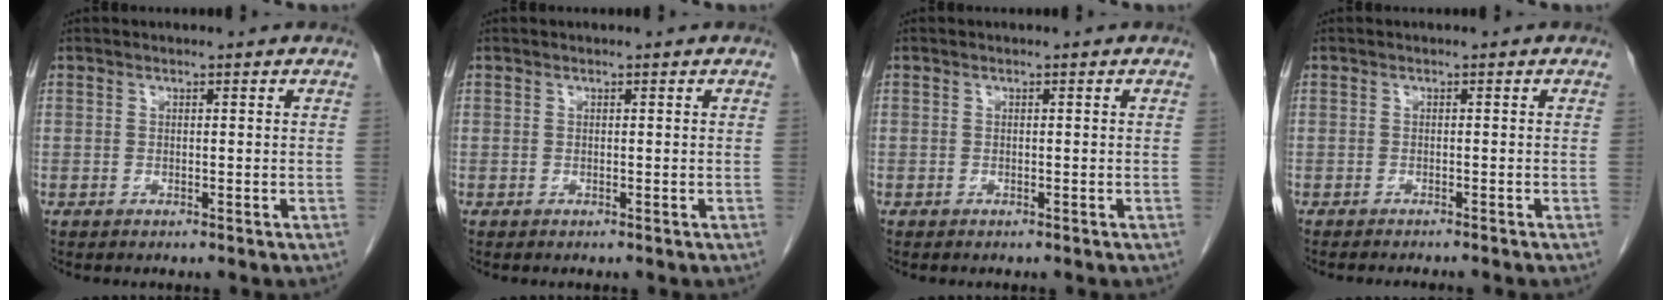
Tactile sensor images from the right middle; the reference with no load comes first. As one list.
[{"total": 0.0}, {"total": 0.0}, {"total": 4.4, "force": [-3.9, 0.1, 1.9], "torque": [-0.018, -0.004, -0.051]}]